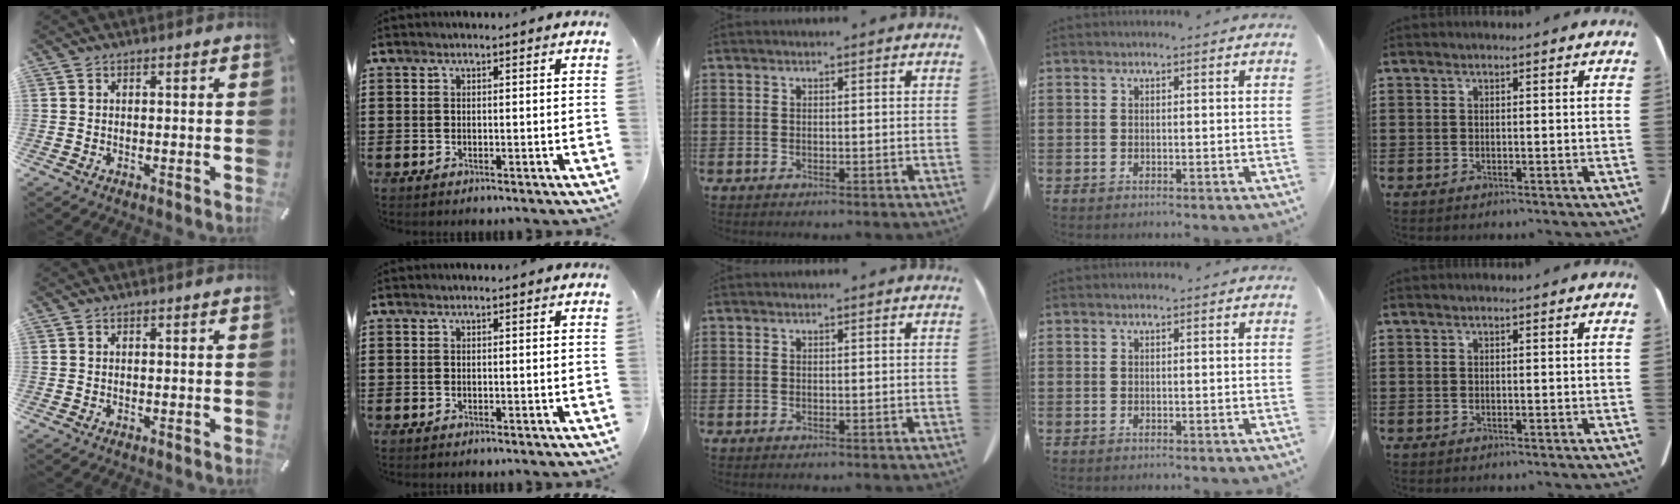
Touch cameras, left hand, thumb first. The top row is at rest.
{}